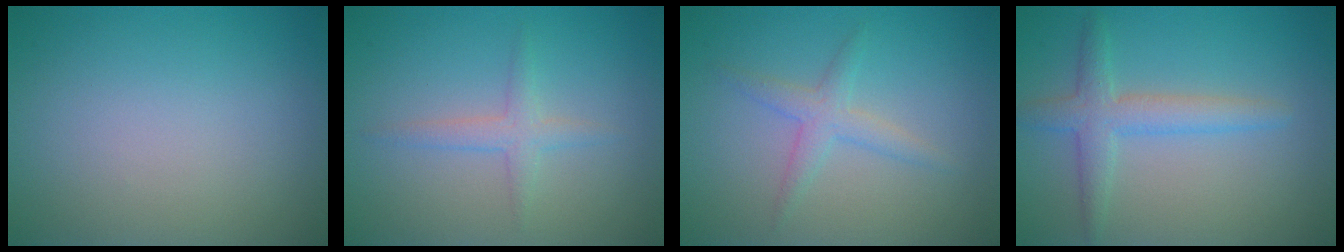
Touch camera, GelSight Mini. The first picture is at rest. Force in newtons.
{"total": 1.7, "press": 1.7, "slide": 0.0}
{"total": 2.1, "press": 2.1, "slide": 0.1}
{"total": 3.1, "press": 3.1, "slide": 0.1}